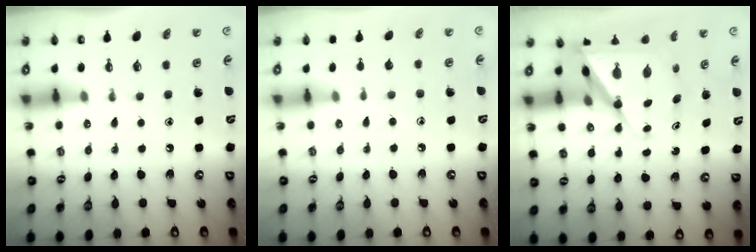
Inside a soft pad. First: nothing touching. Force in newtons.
{"total": 3.7, "press": 3.7, "slide": 0.5}
{"total": 10.0, "press": 9.9, "slide": 0.9}